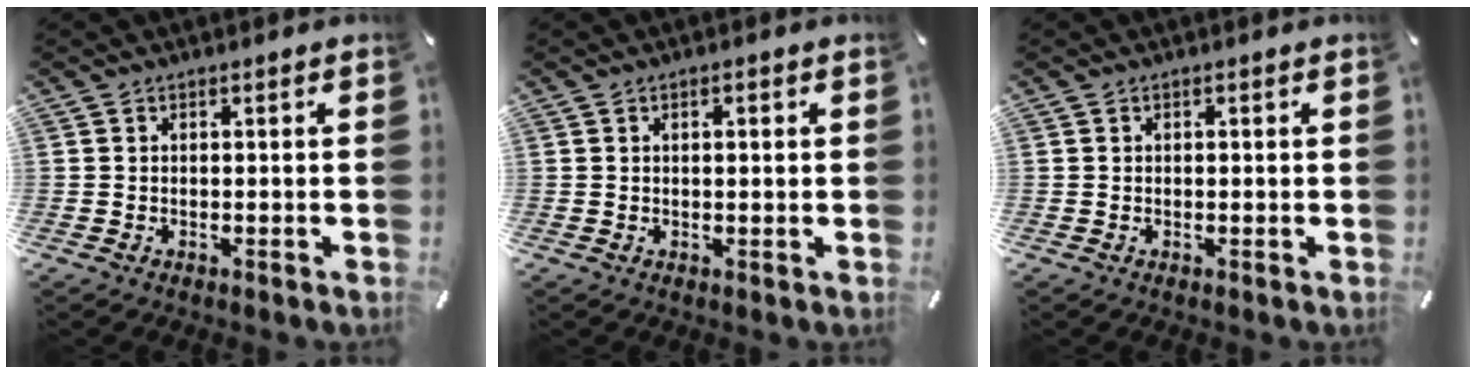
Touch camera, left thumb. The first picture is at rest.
{"total": 1.2, "force": [0.3, 0.6, 1.0], "torque": [-0.021, 0.004, 0.004]}
{"total": 0.5, "force": [0.1, 0.4, 0.3], "torque": [-0.007, 0.001, 0.001]}